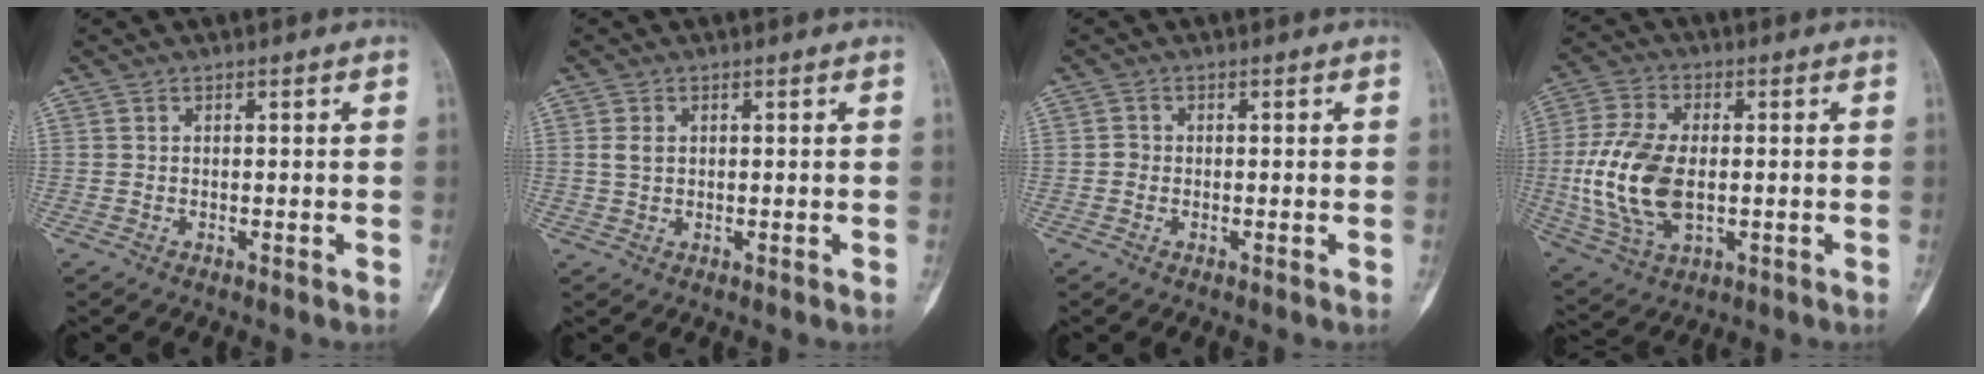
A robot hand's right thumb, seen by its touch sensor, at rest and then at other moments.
{"total": 1.9, "force": [0.4, 1.4, 1.3], "torque": [-0.024, 0.002, 0.012]}
{"total": 1.2, "force": [-0.3, 1.1, 0.4], "torque": [0.000, 0.005, -0.007]}
{"total": 15.2, "force": [-1.0, 8.8, 12.4], "torque": [-0.260, -0.004, -0.012]}